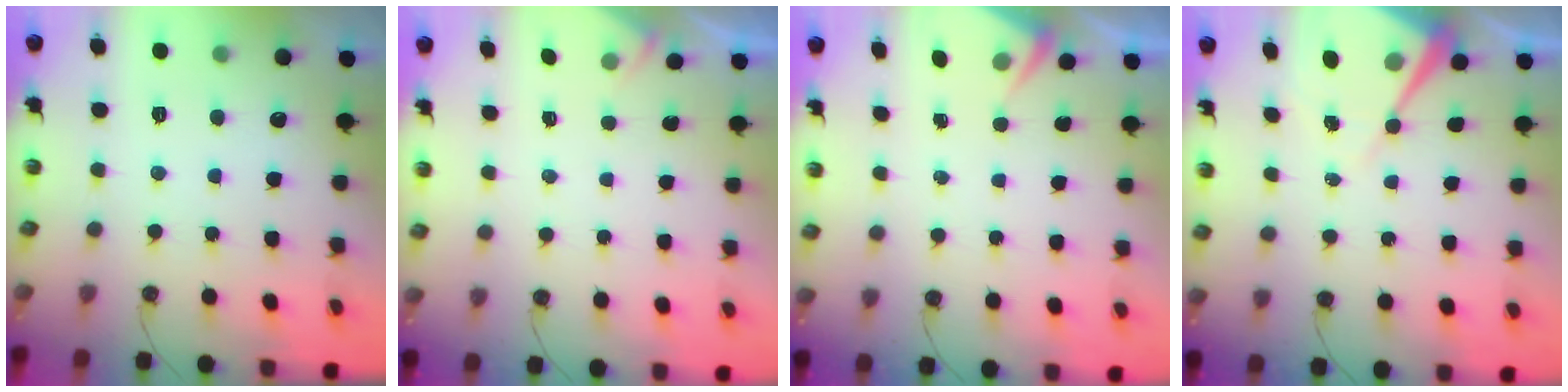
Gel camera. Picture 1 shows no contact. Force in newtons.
{"total": 2.2, "press": 2.2, "slide": 0.4}
{"total": 3.0, "press": 3.0, "slide": 0.4}
{"total": 8.8, "press": 8.7, "slide": 0.7}